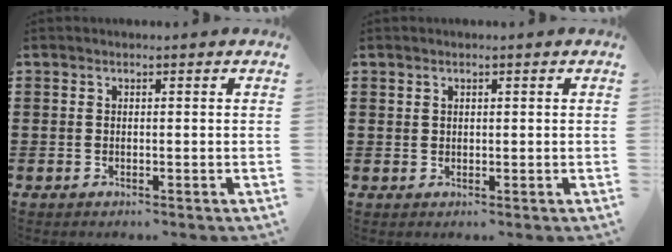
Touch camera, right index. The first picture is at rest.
{"total": 0.6, "force": [0.5, 0.4, 0.2], "torque": [-0.006, 0.001, 0.009]}